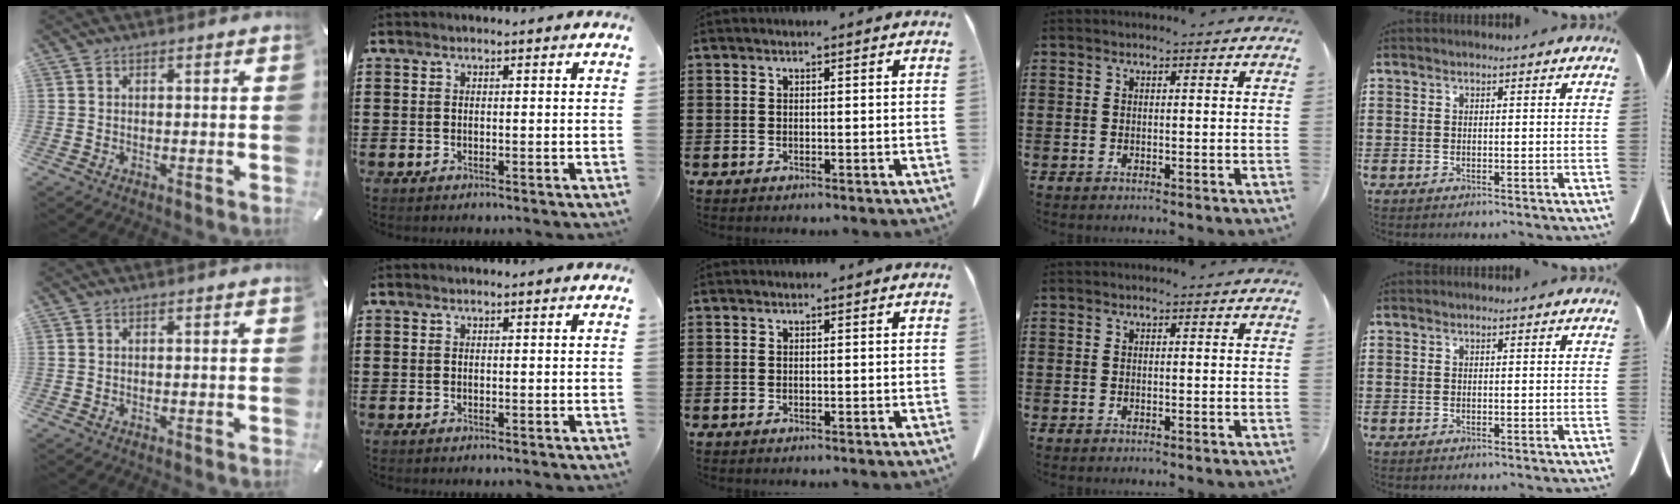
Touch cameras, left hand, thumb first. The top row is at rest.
{}